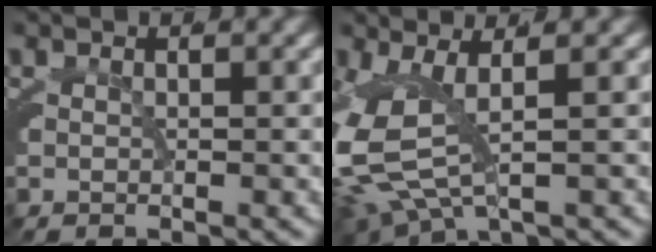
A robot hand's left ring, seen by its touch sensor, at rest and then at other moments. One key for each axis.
{"total": 7.4, "fx": -0.6, "fy": 4.7, "fz": 5.7, "tx": -0.150, "ty": -0.020, "tz": -0.005}